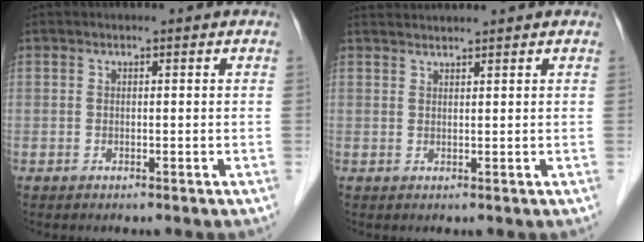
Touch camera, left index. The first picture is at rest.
{"total": 3.2, "force": [3.1, -0.2, 0.5], "torque": [-0.006, 0.028, 0.057]}